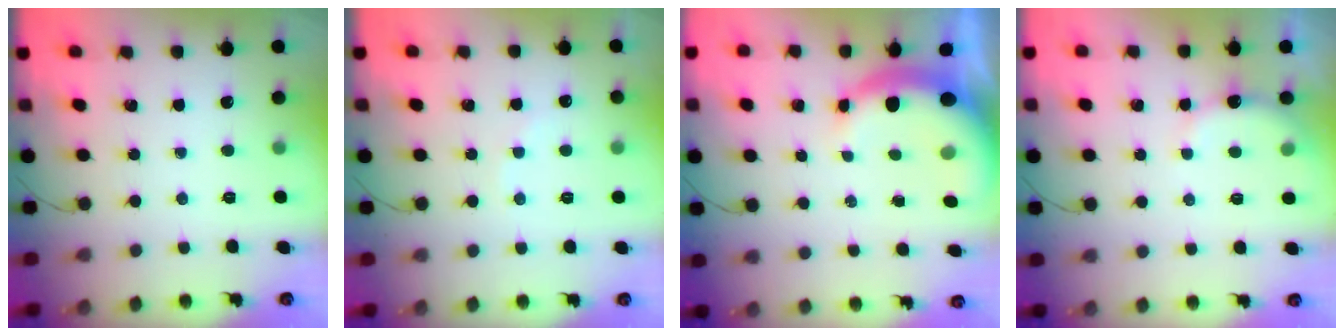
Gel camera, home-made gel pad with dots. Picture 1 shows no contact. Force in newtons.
{"total": 4.7, "press": 4.7, "slide": 0.8}
{"total": 8.3, "press": 8.1, "slide": 1.5}
{"total": 4.7, "press": 4.6, "slide": 1.1}